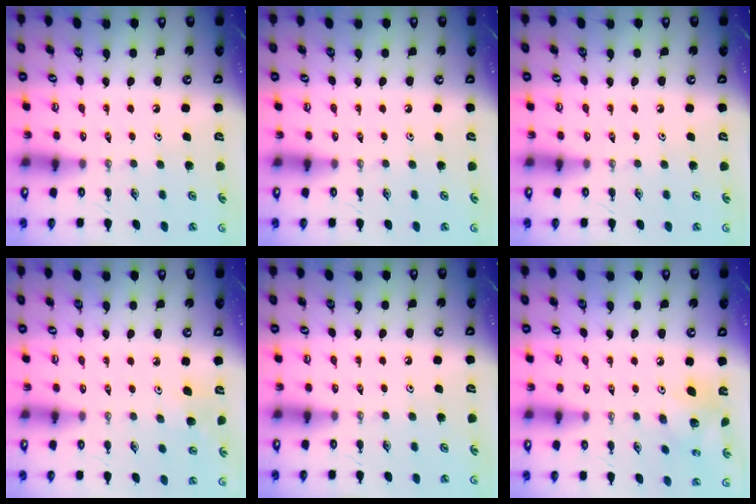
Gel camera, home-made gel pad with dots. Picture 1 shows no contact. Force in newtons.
{"total": 0.0}
{"total": 0.0}
{"total": 6.3, "press": 6.1, "slide": 1.6}
{"total": 0.0}
{"total": 9.1, "press": 9.1, "slide": 0.6}